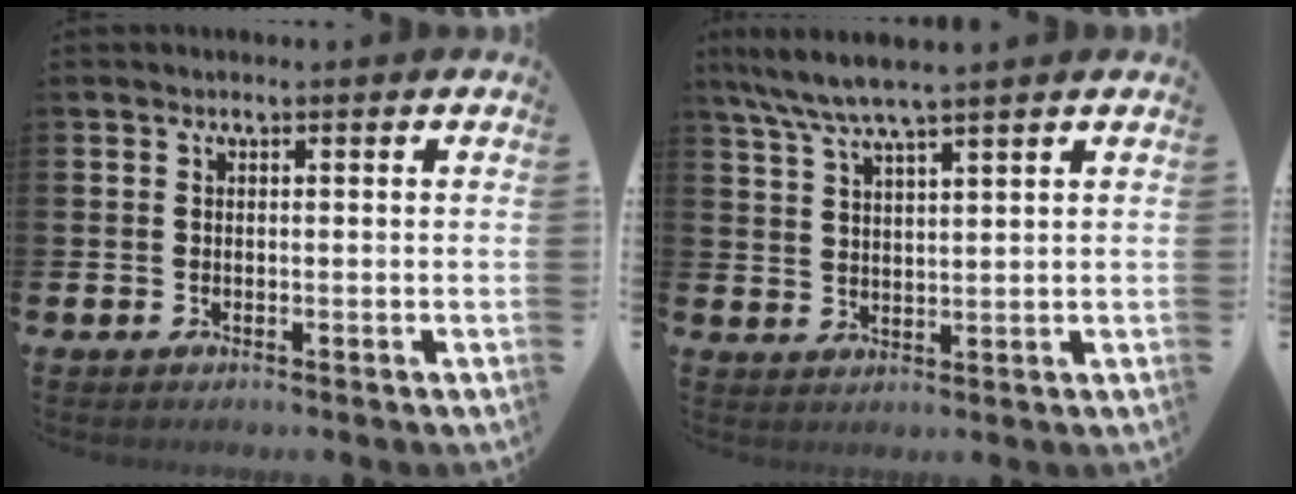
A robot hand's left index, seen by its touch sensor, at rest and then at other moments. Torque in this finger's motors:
{"motor_torque": [0.67, -0.67, 0.88, 0.21]}